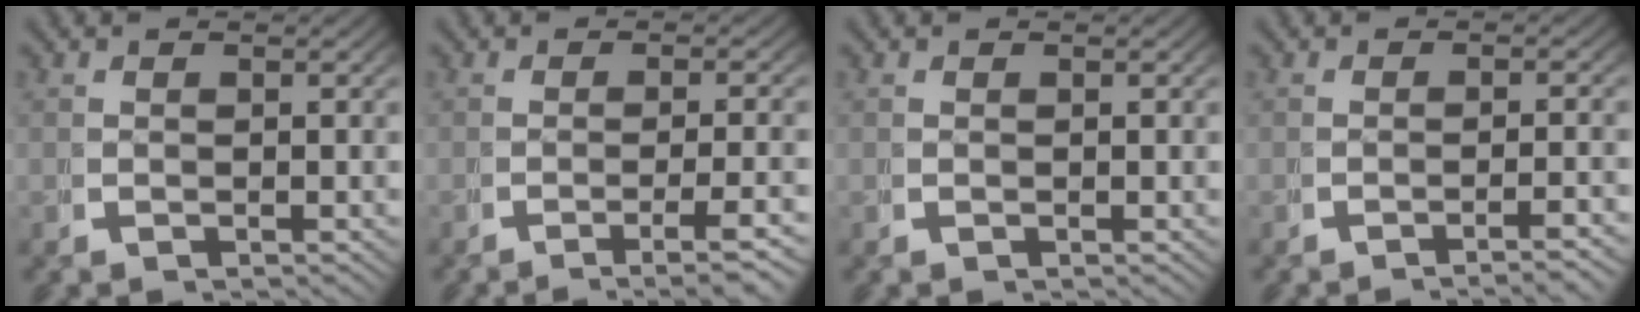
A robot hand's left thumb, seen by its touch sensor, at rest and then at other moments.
{"total": 4.1, "force": [-2.5, 0.7, 3.2], "torque": [-0.050, -0.003, -0.037]}
{"total": 0.0}
{"total": 3.0, "force": [-2.5, 0.0, 1.7], "torque": [-0.020, 0.006, -0.042]}